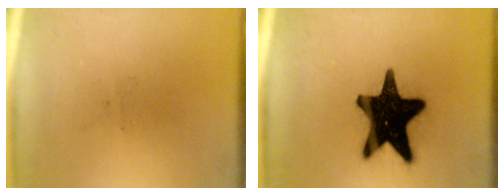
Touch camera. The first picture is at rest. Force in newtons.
{"total": 19.5}